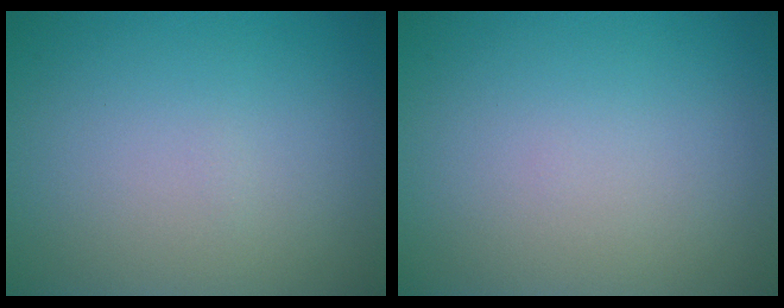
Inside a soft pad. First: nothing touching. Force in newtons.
{"total": 0.0}